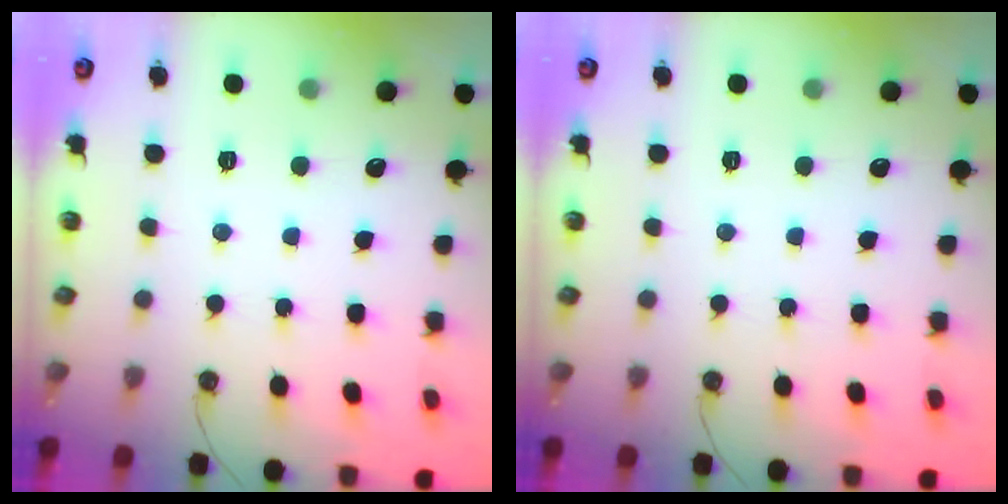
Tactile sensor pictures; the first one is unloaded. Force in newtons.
{"total": 0.0}